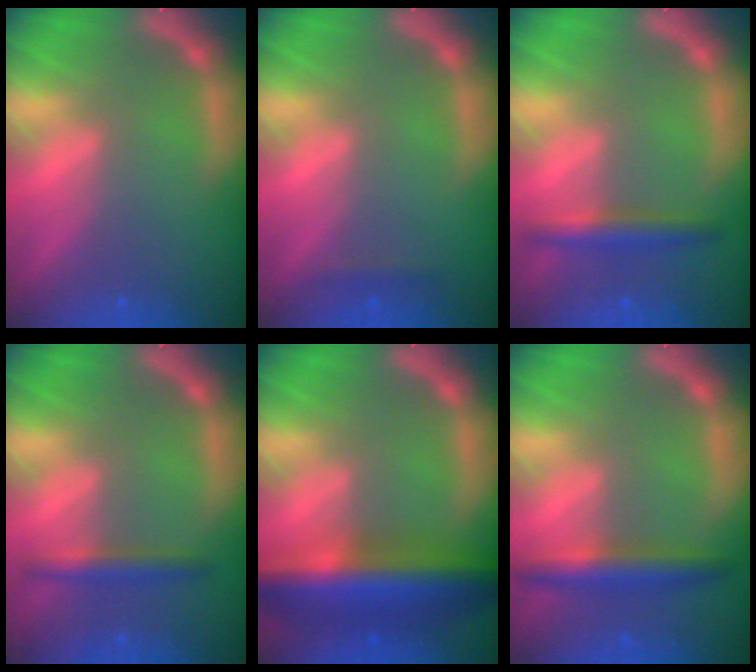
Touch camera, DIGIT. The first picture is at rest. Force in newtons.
{"total": 0.9}
{"total": 3.0}
{"total": 2.4}
{"total": 10.0}
{"total": 4.0}